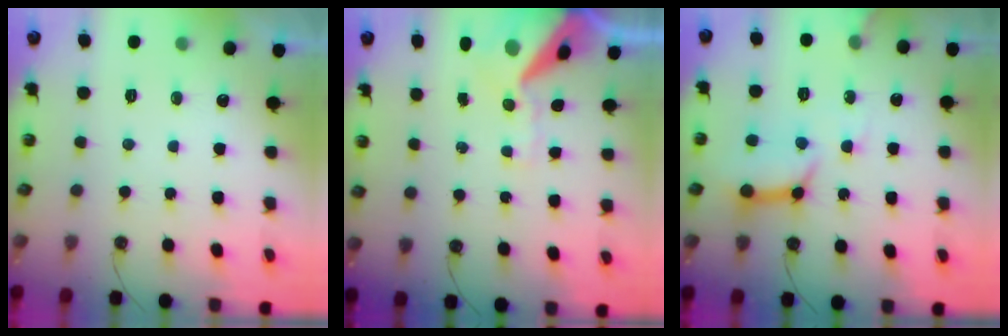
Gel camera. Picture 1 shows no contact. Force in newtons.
{"total": 13.8, "press": 13.6, "slide": 2.0}
{"total": 12.2, "press": 12.1, "slide": 1.4}